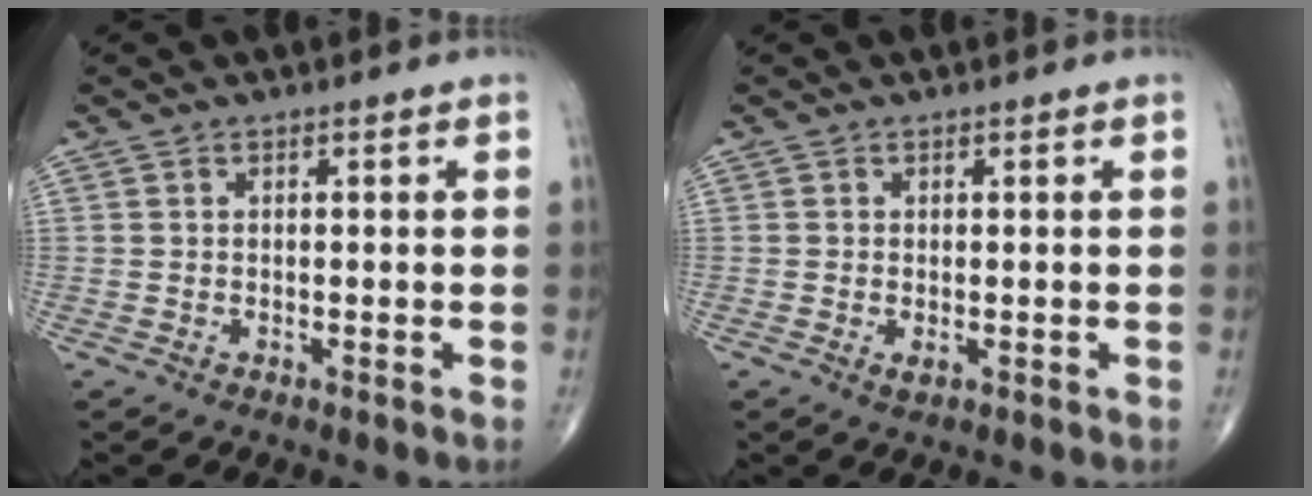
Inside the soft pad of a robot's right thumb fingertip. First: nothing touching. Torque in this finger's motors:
{"motor_torque": [-0.34, -0.04, 0.04, 0.17, 0.06]}